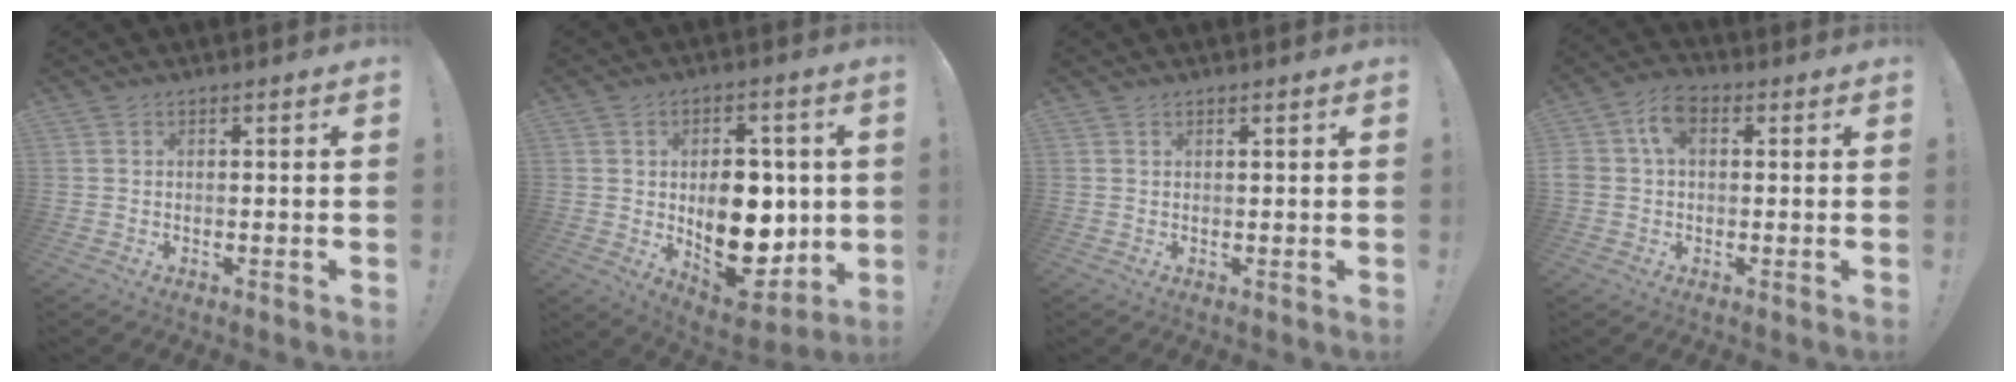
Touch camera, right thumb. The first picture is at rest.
{"total": 16.4, "force": [-0.2, 11.1, 12.1], "torque": [-0.157, -0.011, 0.008]}
{"total": 0.7, "force": [0.6, 0.0, 0.4], "torque": [-0.002, -0.002, 0.009]}
{"total": 7.2, "force": [1.5, 5.2, 4.8], "torque": [-0.092, 0.012, 0.028]}